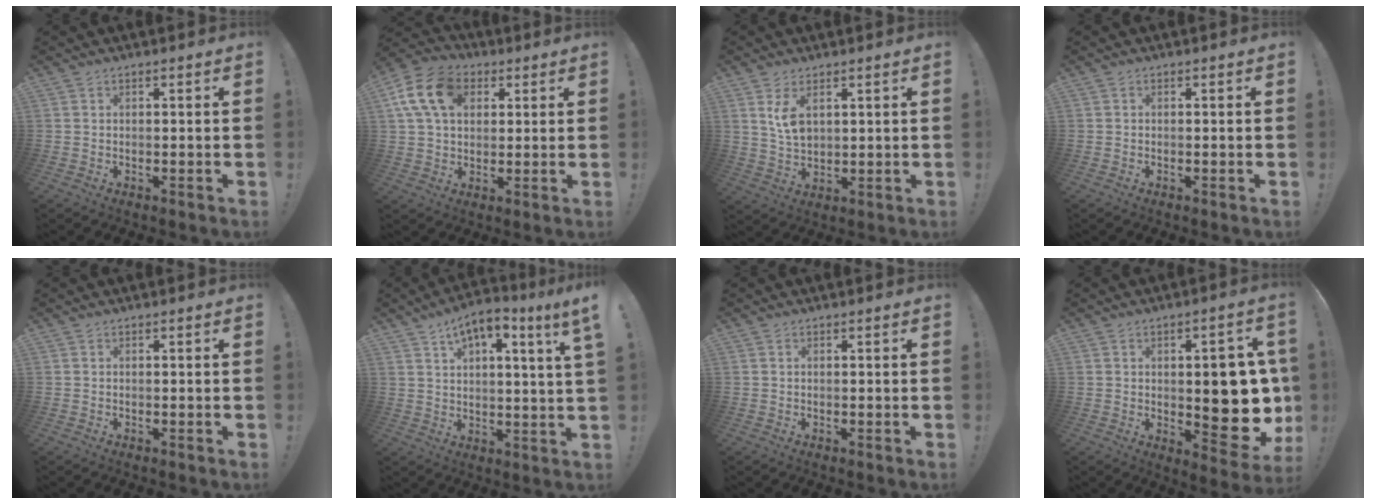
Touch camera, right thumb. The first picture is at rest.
{"total": 15.2, "force": [5.2, 10.9, 9.2], "torque": [-0.161, -0.002, 0.103]}
{"total": 6.7, "force": [3.1, 3.7, 4.6], "torque": [-0.071, -0.023, 0.052]}
{"total": 0.0}
{"total": 0.0}
{"total": 8.7, "force": [4.9, 1.6, 7.0], "torque": [-0.103, -0.022, 0.079]}
{"total": 0.0}
{"total": 13.7, "force": [-0.2, 6.9, 11.8], "torque": [-0.133, -0.006, 0.004]}